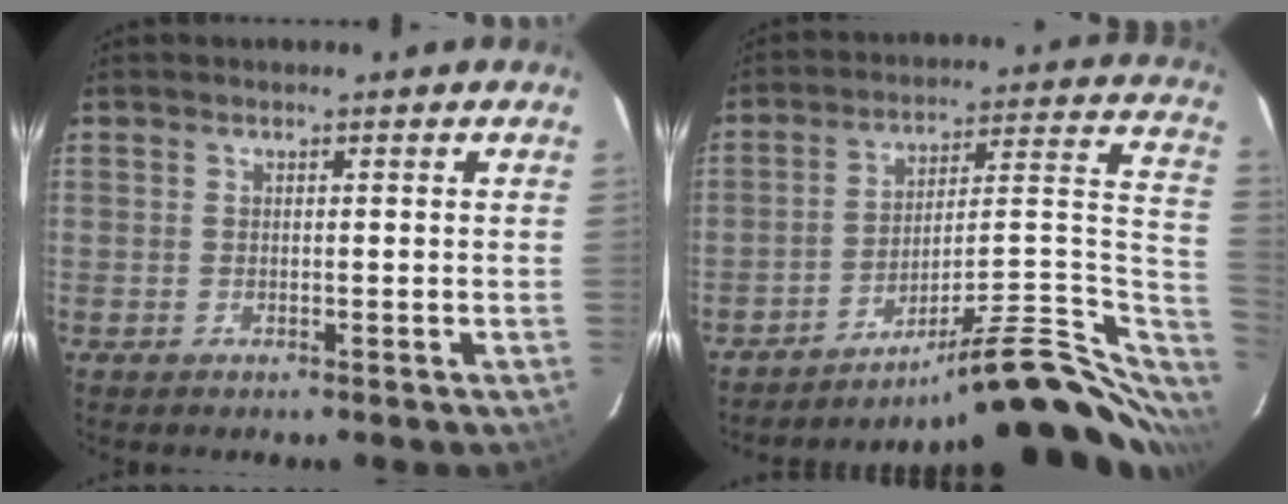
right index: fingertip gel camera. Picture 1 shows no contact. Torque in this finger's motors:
{"motor_torque": [1.03, -1.11, 0.42, 0.05]}